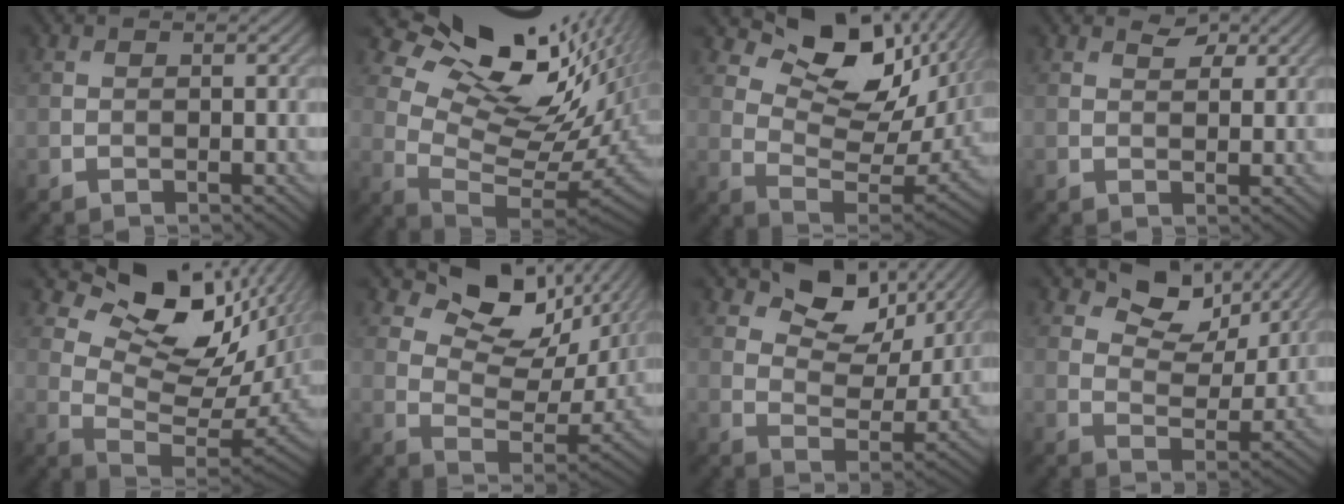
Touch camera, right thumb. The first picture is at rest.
{"total": 17.0, "force": [7.9, 8.7, 12.3], "torque": [-0.211, 0.007, 0.151]}
{"total": 13.3, "force": [6.7, 6.9, 9.2], "torque": [-0.160, -0.007, 0.119]}
{"total": 1.9, "force": [1.4, 0.9, 0.9], "torque": [-0.015, -0.003, 0.026]}
{"total": 15.0, "force": [7.1, 7.6, 10.8], "torque": [-0.185, -0.002, 0.128]}
{"total": 11.4, "force": [7.0, 6.0, 6.7], "torque": [-0.125, -0.002, 0.121]}
{"total": 9.1, "force": [5.8, 4.9, 5.0], "torque": [-0.089, -0.013, 0.097]}
{"total": 7.4, "force": [5.1, 3.9, 3.8], "torque": [-0.064, -0.013, 0.083]}